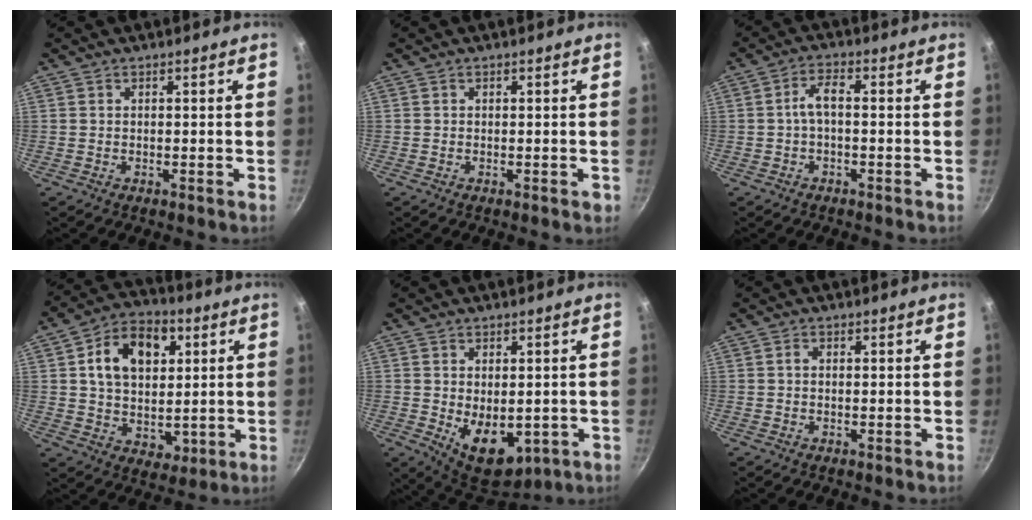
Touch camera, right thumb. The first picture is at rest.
{"total": 0.6, "force": [-0.1, 0.4, 0.4], "torque": [-0.001, 0.002, -0.003]}
{"total": 3.7, "force": [-0.8, 1.5, 3.3], "torque": [-0.072, 0.023, -0.019]}
{"total": 16.5, "force": [4.4, 12.1, 10.3], "torque": [-0.125, -0.003, 0.074]}
{"total": 10.5, "force": [-1.7, 6.6, 8.0], "torque": [-0.095, -0.016, -0.002]}
{"total": 0.8, "force": [0.1, 0.5, 0.6], "torque": [-0.012, 0.003, 0.001]}